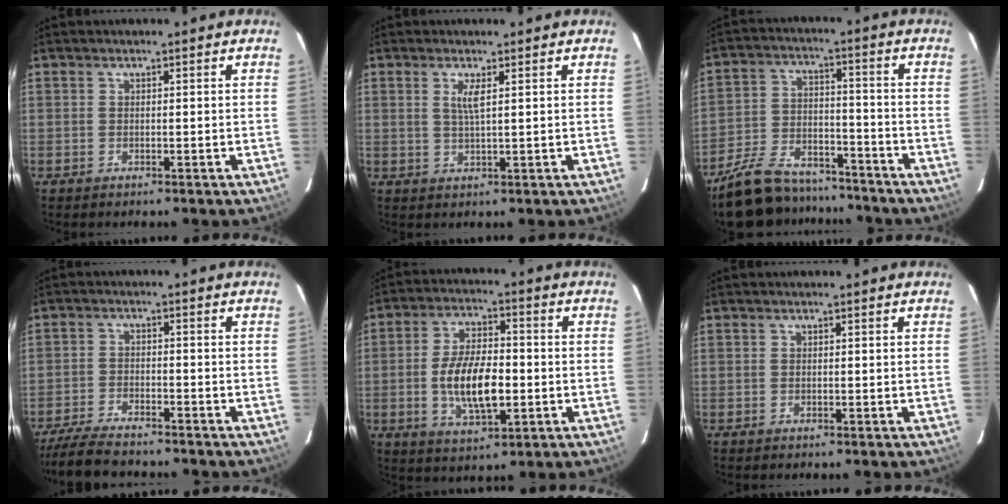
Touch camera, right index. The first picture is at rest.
{"total": 2.6, "force": [0.9, 0.0, 2.4], "torque": [-0.047, -0.003, 0.017]}
{"total": 18.1, "force": [-14.7, 7.3, 7.5], "torque": [-0.168, 0.006, -0.229]}
{"total": 11.2, "force": [-9.9, 2.2, 4.7], "torque": [-0.119, -0.019, -0.170]}
{"total": 11.9, "force": [-2.2, 5.2, 10.5], "torque": [-0.204, -0.002, -0.034]}
{"total": 0.0}